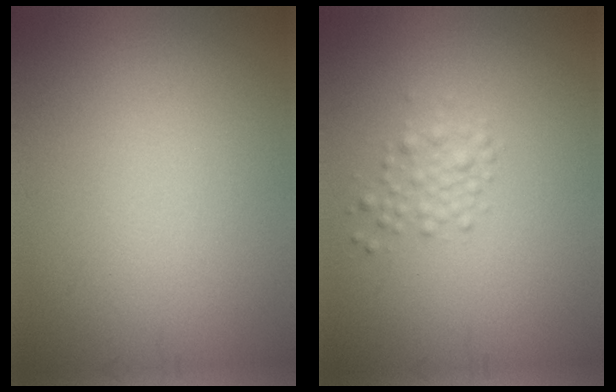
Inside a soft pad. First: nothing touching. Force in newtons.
{"total": 1.7, "press": 1.7, "slide": 0.1}